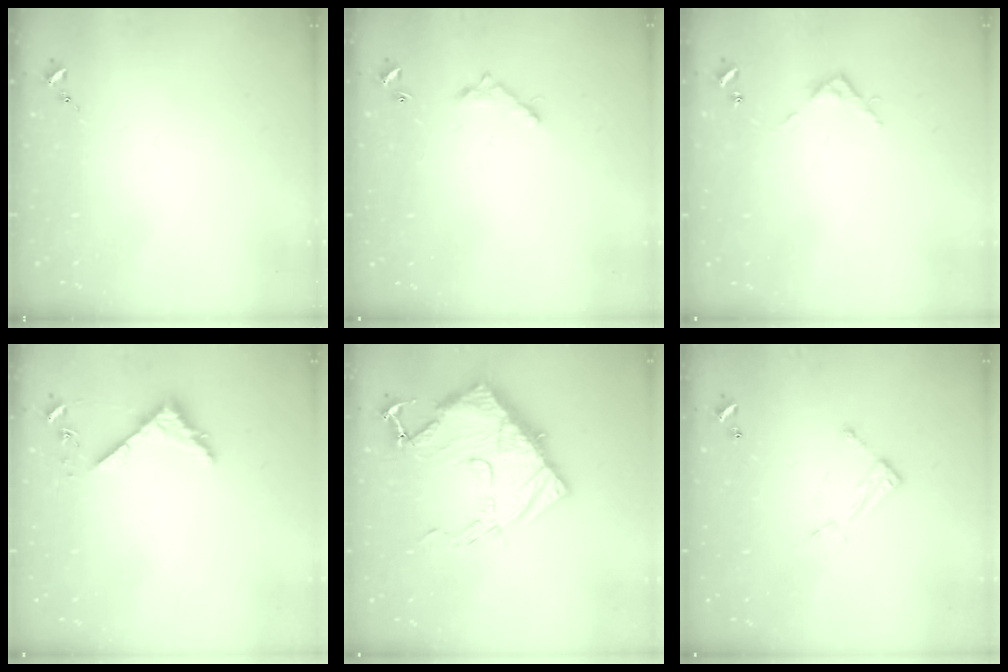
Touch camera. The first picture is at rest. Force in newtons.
{"total": 6.2, "press": 6.2, "slide": 0.4}
{"total": 3.9, "press": 3.9, "slide": 0.3}
{"total": 4.3, "press": 4.3, "slide": 0.4}
{"total": 22.1, "press": 22.0, "slide": 2.0}
{"total": 6.4, "press": 6.4, "slide": 0.3}